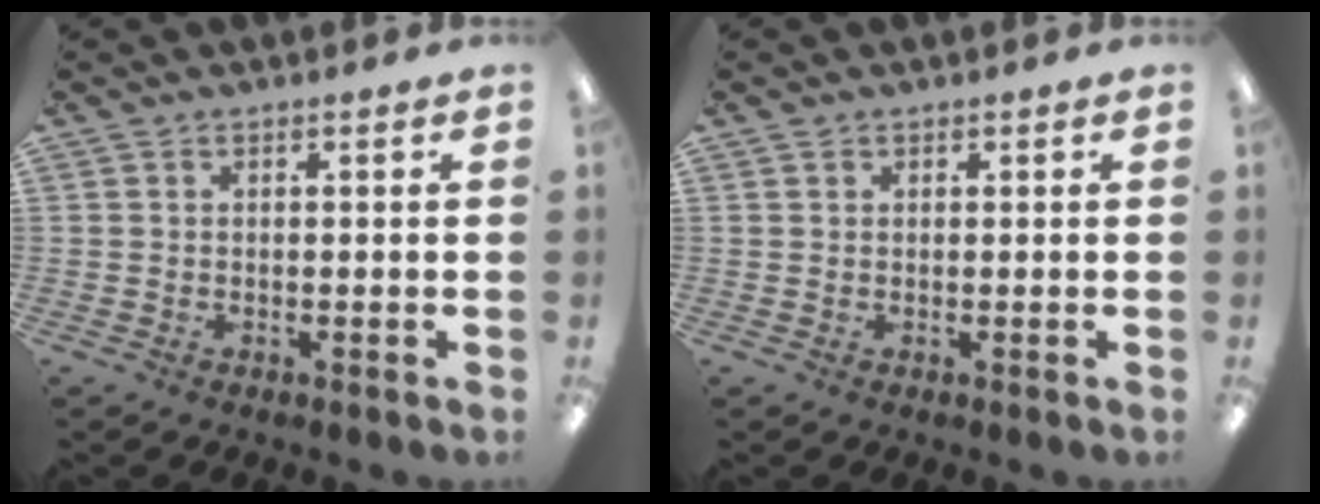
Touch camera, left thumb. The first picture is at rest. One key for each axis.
{"total": 0.6, "fx": 0.4, "fy": 0.5, "fz": 0.1, "tx": -0.003, "ty": 0.003, "tz": 0.006}